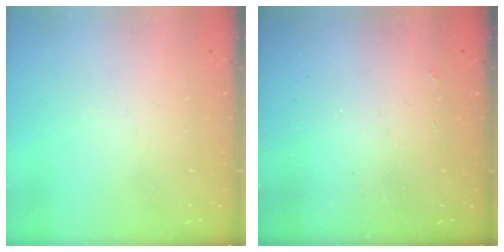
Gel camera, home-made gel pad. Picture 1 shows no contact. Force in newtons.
{"total": 2.5, "press": 2.5, "slide": 0.5}